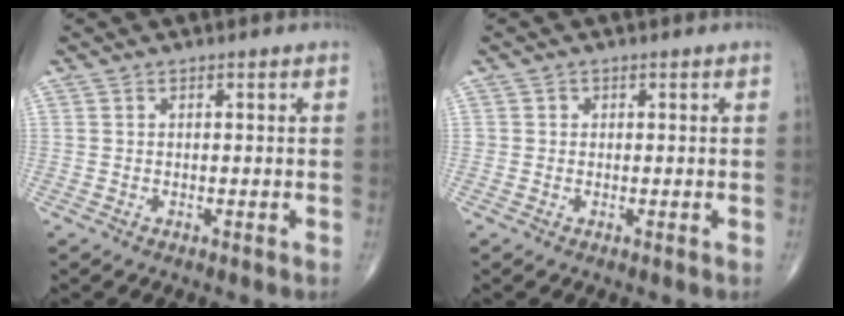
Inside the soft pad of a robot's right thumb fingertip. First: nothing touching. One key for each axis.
{"total": 0.9, "fx": 0.1, "fy": 0.9, "fz": 0.1, "tx": 0.007, "ty": 0.003, "tz": 0.000}